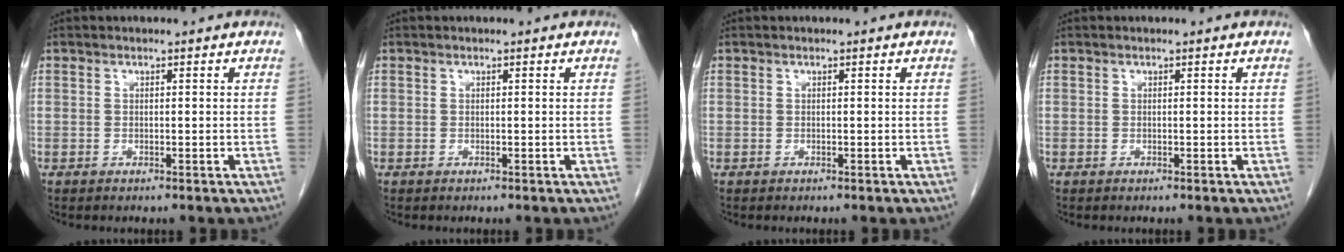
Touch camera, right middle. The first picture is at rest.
{"total": 0.0}
{"total": 0.0}
{"total": 0.0}